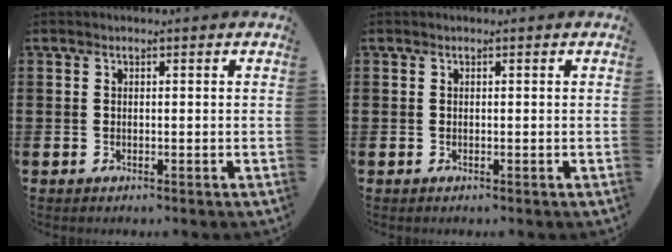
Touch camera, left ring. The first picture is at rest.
{"total": 0.0}